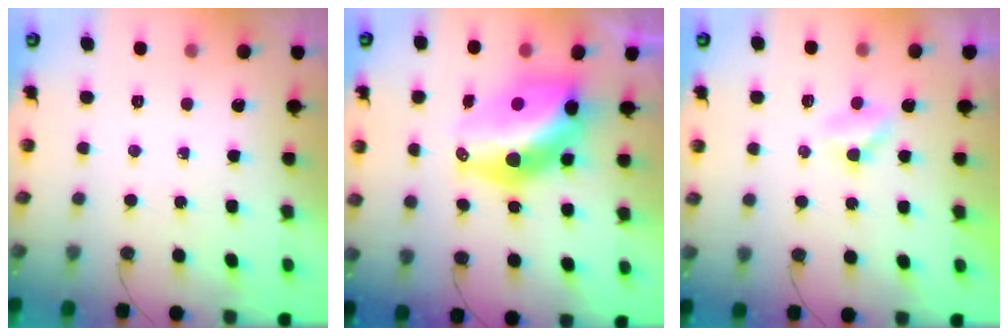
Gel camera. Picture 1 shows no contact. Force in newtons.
{"total": 13.9, "press": 13.8, "slide": 1.3}
{"total": 2.4, "press": 2.4, "slide": 0.6}